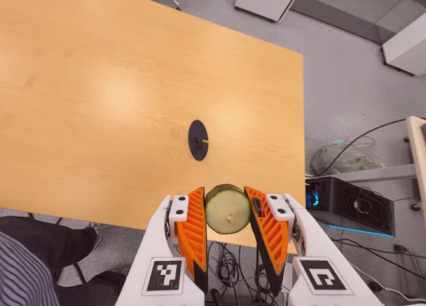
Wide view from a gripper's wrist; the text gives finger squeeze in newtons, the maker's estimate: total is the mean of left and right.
{"total": 10.1, "left": 9.7, "right": 10.5}